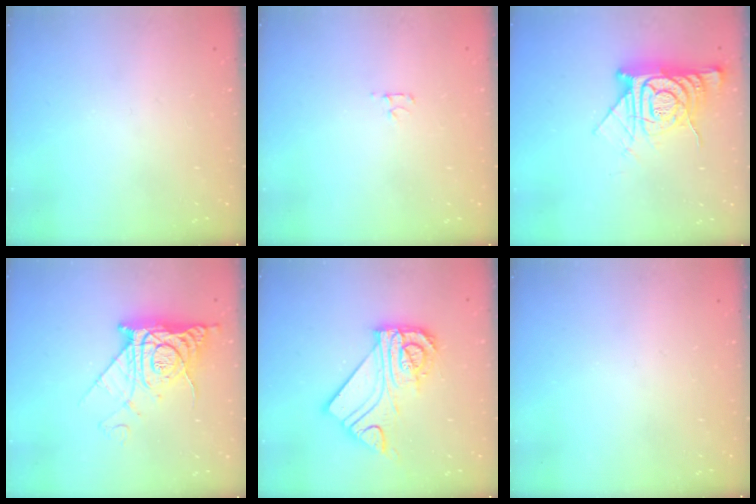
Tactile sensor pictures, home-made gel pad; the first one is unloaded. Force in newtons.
{"total": 2.7, "press": 2.7, "slide": 0.3}
{"total": 14.6, "press": 14.5, "slide": 1.4}
{"total": 11.9, "press": 11.9, "slide": 1.4}
{"total": 13.6, "press": 13.6, "slide": 0.7}
{"total": 0.0}